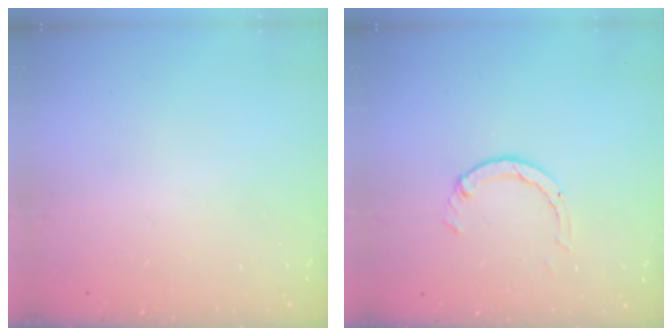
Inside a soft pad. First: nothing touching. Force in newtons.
{"total": 2.6, "press": 2.5, "slide": 0.3}